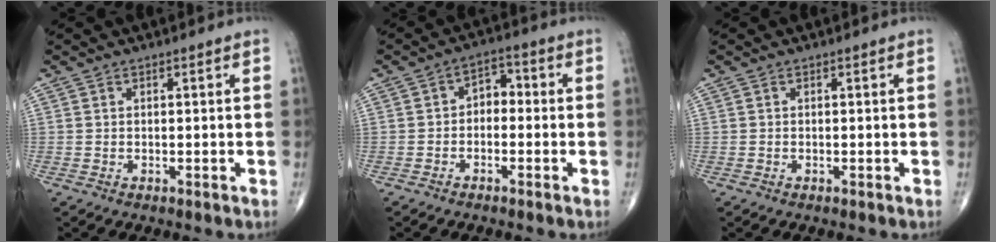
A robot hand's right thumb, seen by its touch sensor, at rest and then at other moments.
{"total": 4.4, "force": [-0.7, 3.1, 3.0], "torque": [-0.026, 0.025, -0.026]}
{"total": 0.0}